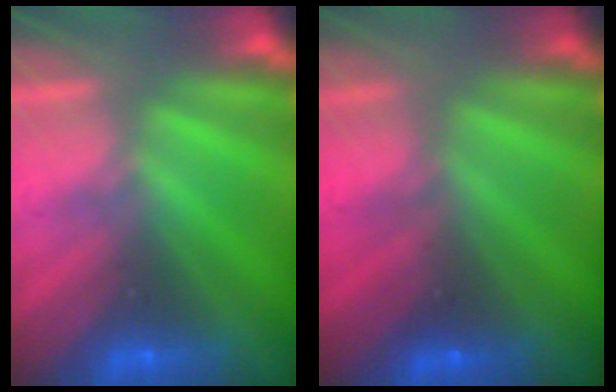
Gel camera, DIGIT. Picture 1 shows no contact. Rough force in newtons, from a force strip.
{"total": 2.1}